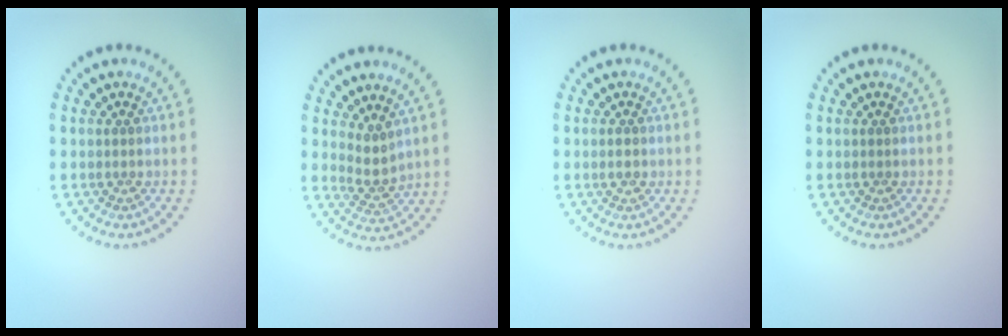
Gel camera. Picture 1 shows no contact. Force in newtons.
{"total": 2.1, "press": 1.6, "slide": 1.3}
{"total": 0.9, "press": 0.9, "slide": 0.1}
{"total": 0.0}